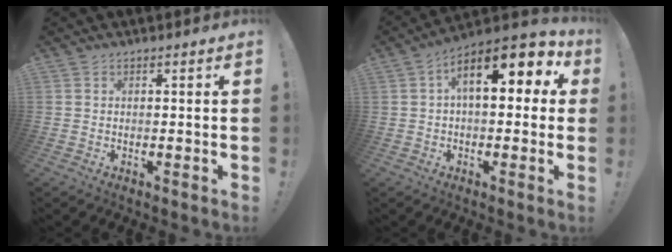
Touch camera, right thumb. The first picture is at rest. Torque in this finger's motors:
{"motor_torque": [-0.03, 1.73, 1.55, 0.15, 0.38]}